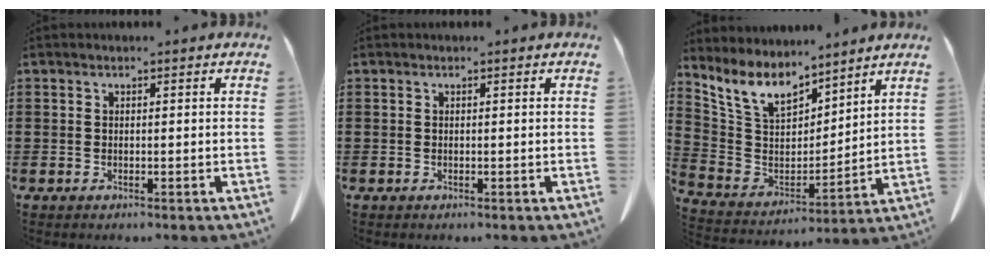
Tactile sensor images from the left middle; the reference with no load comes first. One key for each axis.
{"total": 0.0}
{"total": 9.0, "fx": 6.9, "fy": 4.2, "fz": 4.0, "tx": -0.114, "ty": -0.030, "tz": 0.125}